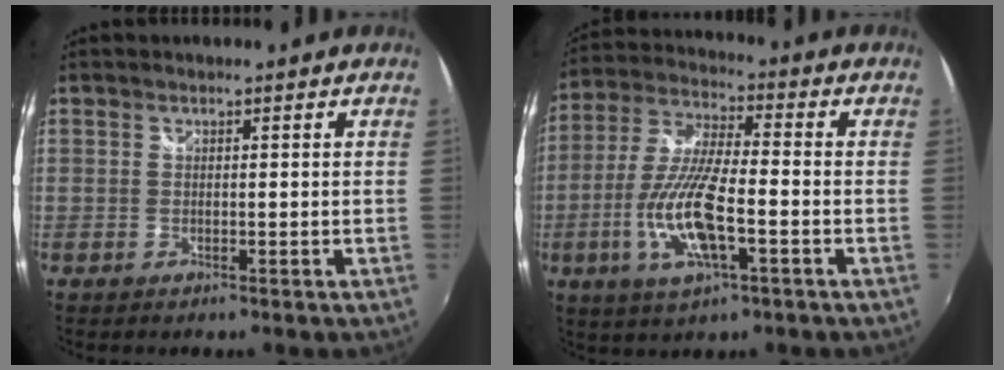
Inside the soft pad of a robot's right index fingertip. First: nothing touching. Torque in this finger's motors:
{"motor_torque": [0.47, -0.26, 0.41, 0.21]}